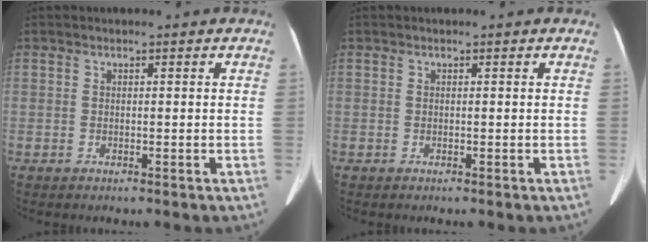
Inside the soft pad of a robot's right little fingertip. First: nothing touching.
{"total": 0.0}